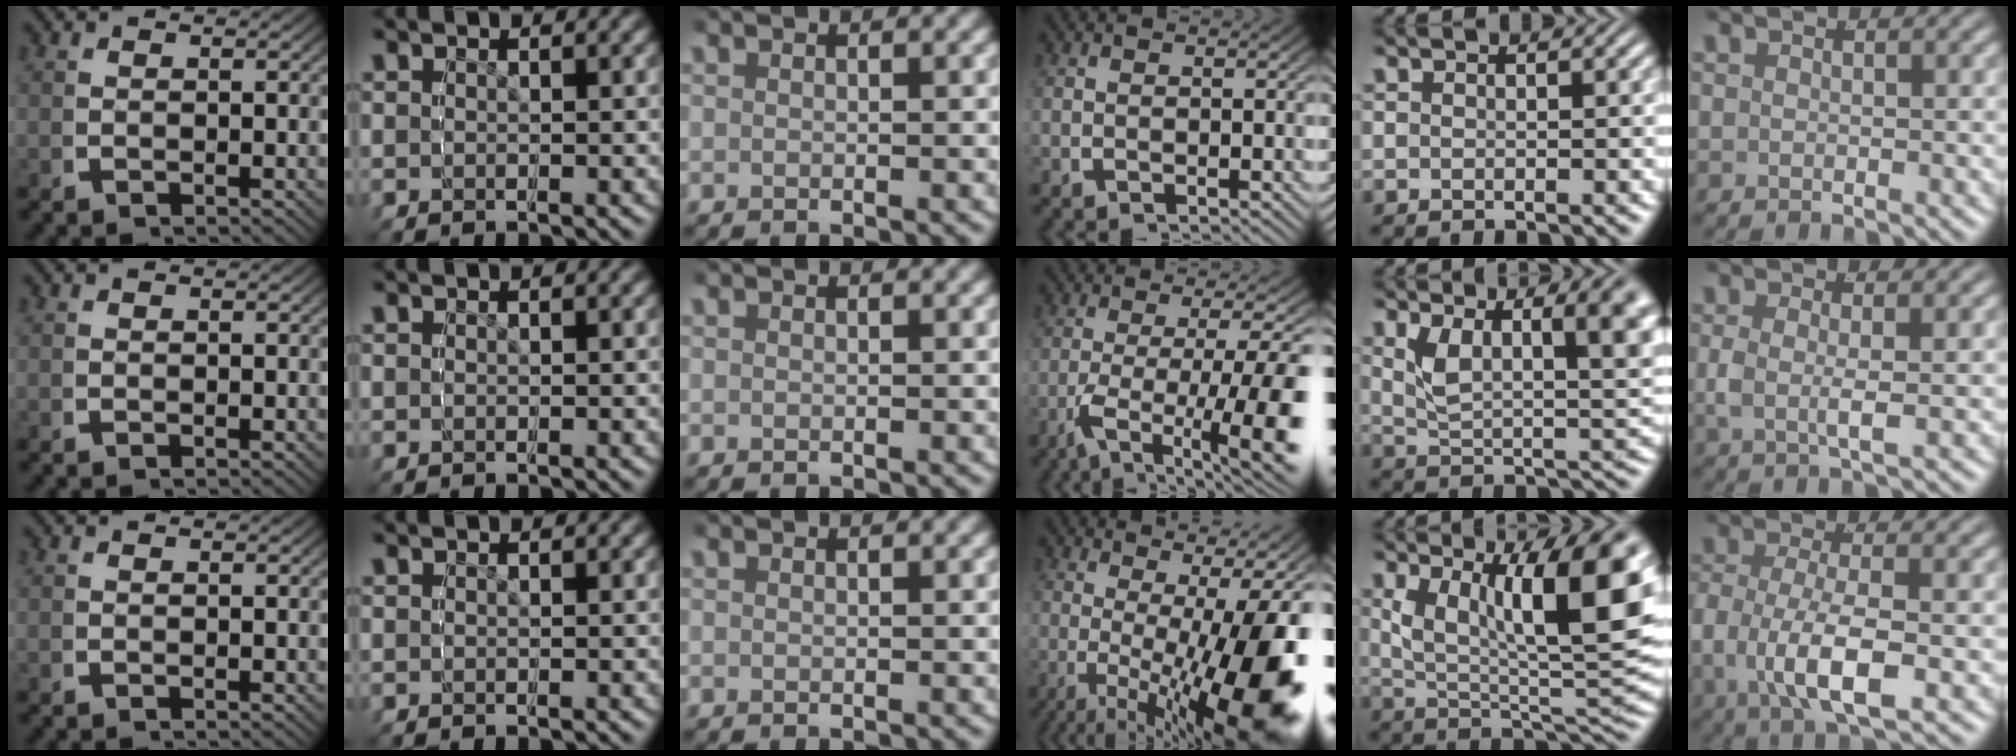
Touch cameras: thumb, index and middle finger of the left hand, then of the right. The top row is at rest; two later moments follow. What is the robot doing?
{"motion": "grasp_and_lifting", "object": "button"}